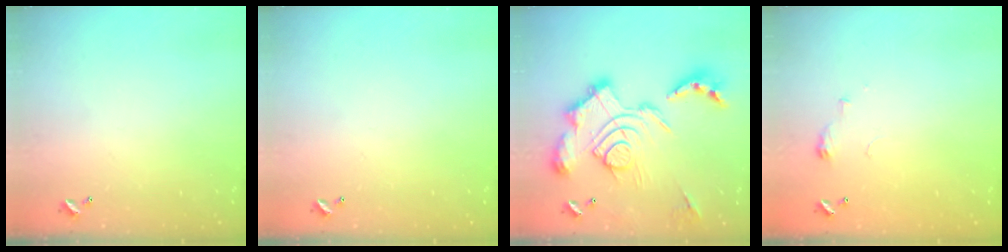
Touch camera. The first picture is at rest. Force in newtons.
{"total": 0.0}
{"total": 3.6, "press": 2.9, "slide": 2.2}
{"total": 3.5, "press": 3.5, "slide": 0.5}